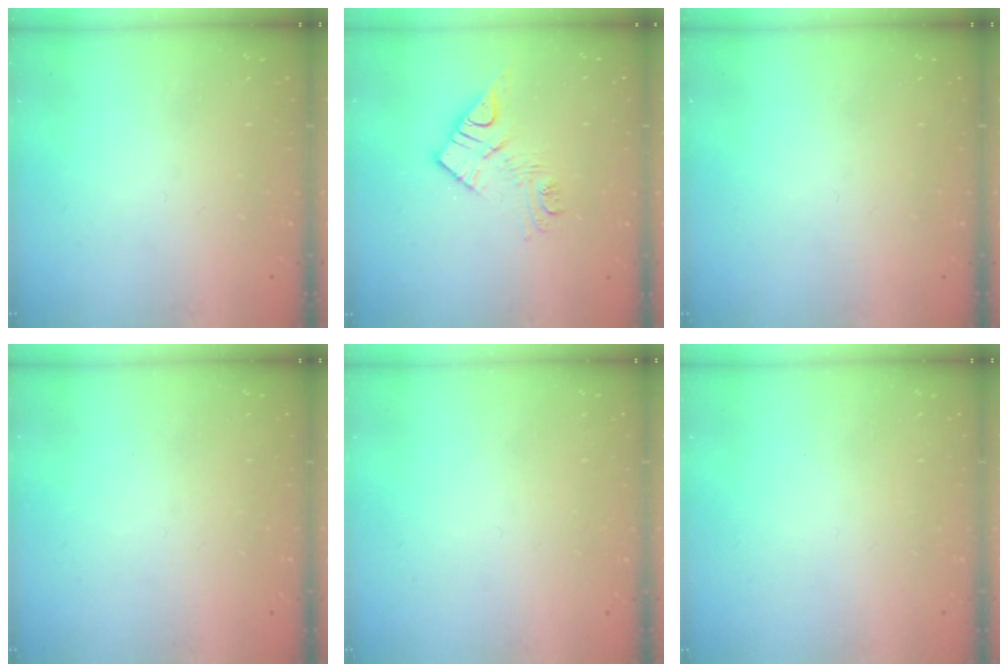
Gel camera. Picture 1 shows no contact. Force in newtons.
{"total": 10.7, "press": 10.7, "slide": 0.5}
{"total": 0.0}
{"total": 0.0}
{"total": 1.5, "press": 1.5, "slide": 0.1}
{"total": 1.5, "press": 1.5, "slide": 0.1}